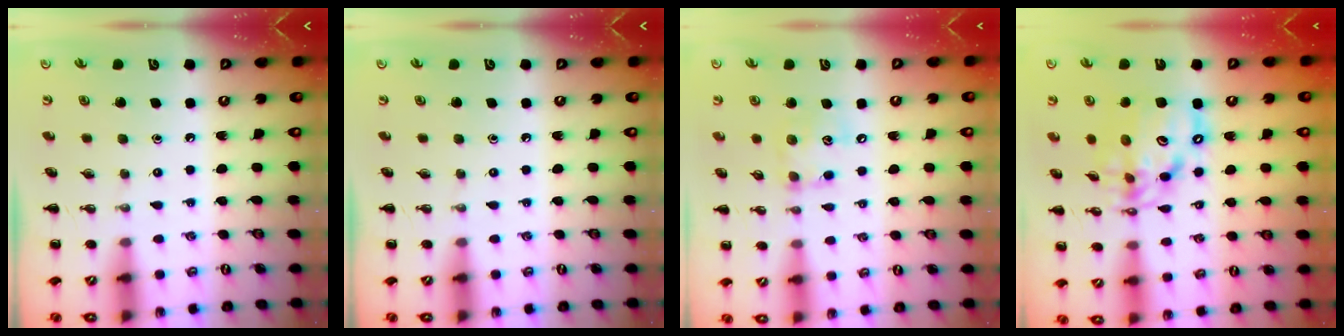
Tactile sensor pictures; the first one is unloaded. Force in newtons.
{"total": 0.0}
{"total": 8.6, "press": 8.5, "slide": 1.1}
{"total": 14.2, "press": 13.8, "slide": 3.4}